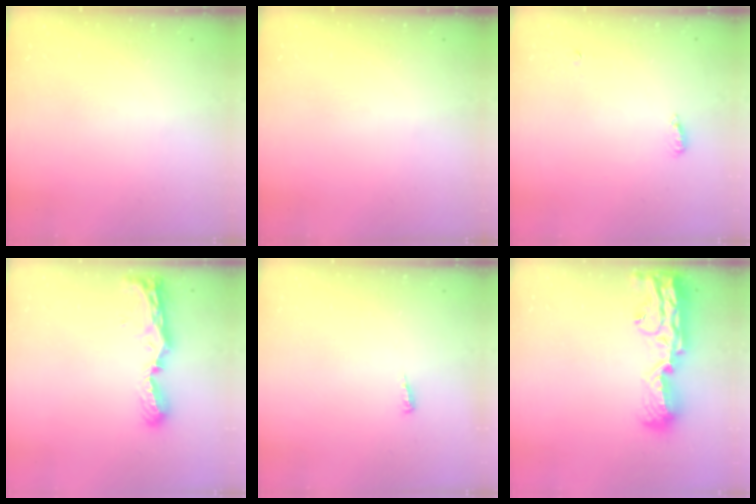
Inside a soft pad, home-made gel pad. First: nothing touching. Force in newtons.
{"total": 0.0}
{"total": 8.9, "press": 6.0, "slide": 6.5}
{"total": 8.3, "press": 8.3, "slide": 0.6}
{"total": 4.9, "press": 4.9, "slide": 0.5}
{"total": 18.1, "press": 17.4, "slide": 5.2}